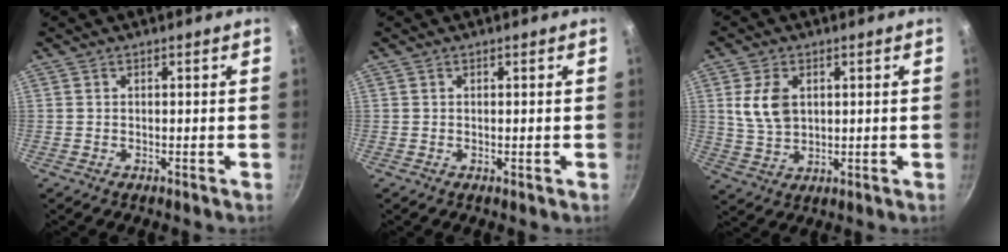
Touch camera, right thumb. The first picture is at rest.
{"total": 0.0}
{"total": 7.7, "force": [1.9, 5.2, 5.4], "torque": [-0.094, -0.010, 0.041]}